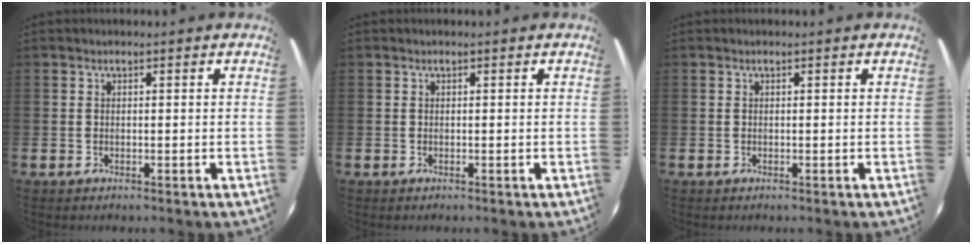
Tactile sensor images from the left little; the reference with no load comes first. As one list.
[{"total": 0.0}, {"total": 0.0}]